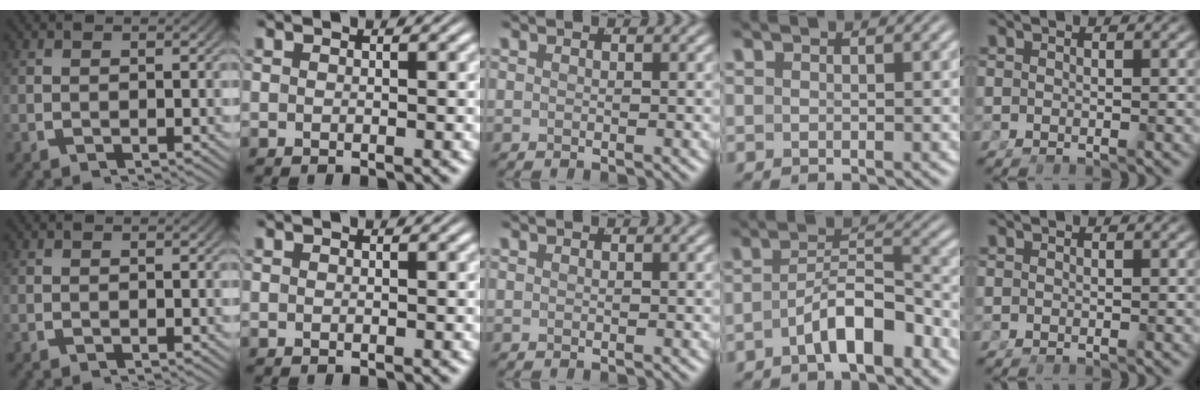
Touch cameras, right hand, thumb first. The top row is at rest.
{"ring": {"total": 4.8, "force": [-3.1, 1.7, 3.3], "torque": [-0.046, -0.003, -0.048]}}